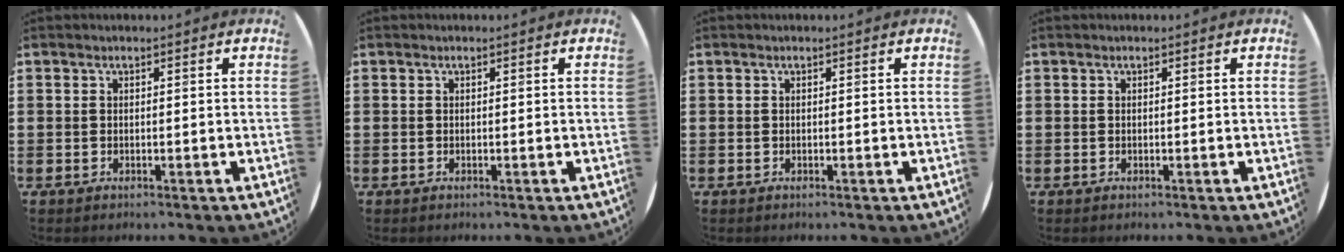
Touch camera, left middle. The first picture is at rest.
{"total": 0.0}
{"total": 0.0}
{"total": 0.0}